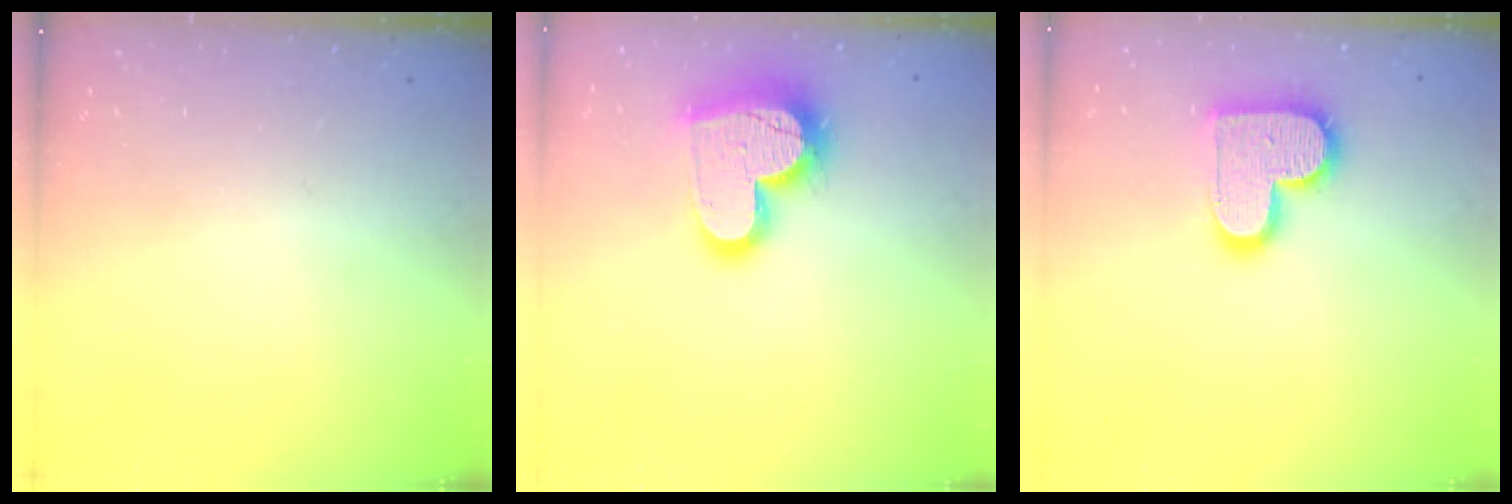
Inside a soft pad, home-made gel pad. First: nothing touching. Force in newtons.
{"total": 17.8, "press": 17.7, "slide": 1.7}
{"total": 14.4, "press": 14.4, "slide": 1.0}